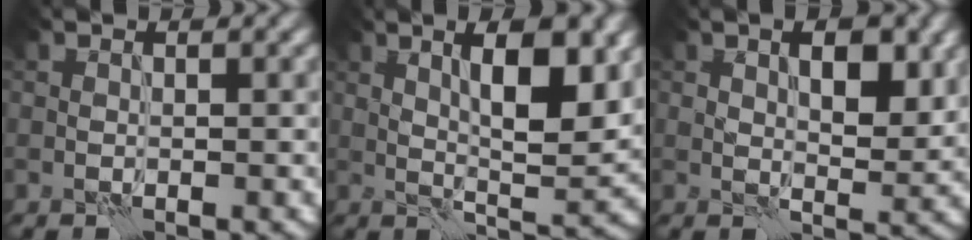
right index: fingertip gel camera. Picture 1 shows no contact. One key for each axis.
{"total": 7.7, "fx": 2.3, "fy": 1.9, "fz": 7.1, "tx": -0.110, "ty": -0.001, "tz": 0.041}
{"total": 4.4, "fx": 1.5, "fy": 2.0, "fz": 3.6, "tx": -0.055, "ty": -0.002, "tz": 0.027}